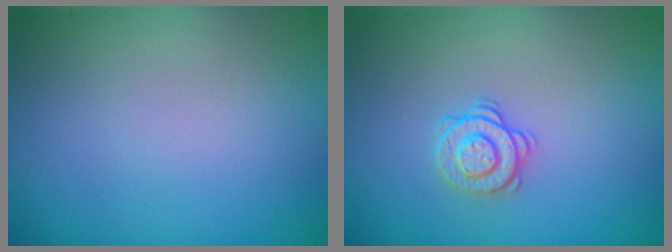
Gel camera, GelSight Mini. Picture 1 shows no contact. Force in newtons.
{"total": 1.7, "press": 1.3, "slide": 1.1}